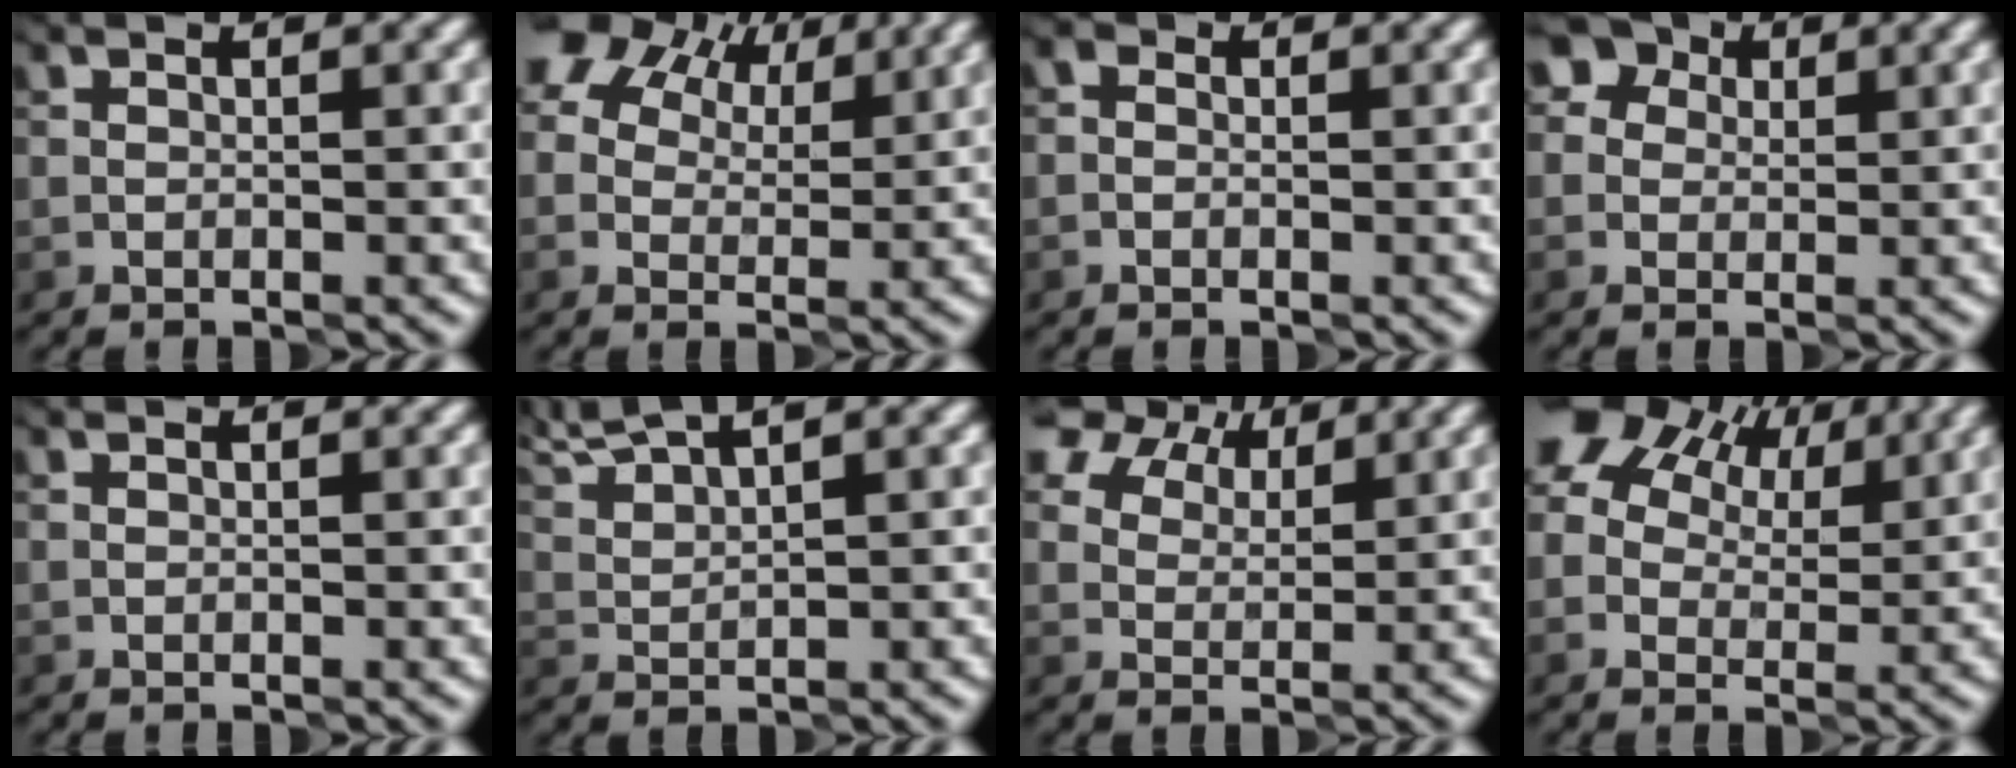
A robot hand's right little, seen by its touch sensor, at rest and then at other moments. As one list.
[{"total": 9.0, "force": [5.2, 5.3, 5.1], "torque": [-0.092, 0.027, 0.083]}, {"total": 0.5, "force": [-0.2, 0.5, 0.0], "torque": [0.002, -0.003, -0.011]}, {"total": 5.8, "force": [2.5, 4.9, 1.9], "torque": [-0.031, 0.027, 0.025]}, {"total": 0.0}, {"total": 4.2, "force": [3.7, 0.1, 1.8], "torque": [-0.055, 0.016, 0.080]}, {"total": 6.1, "force": [4.9, 2.9, 2.1], "torque": [-0.053, 0.009, 0.094]}, {"total": 11.4, "force": [5.8, 6.7, 7.1], "torque": [-0.126, 0.035, 0.087]}]